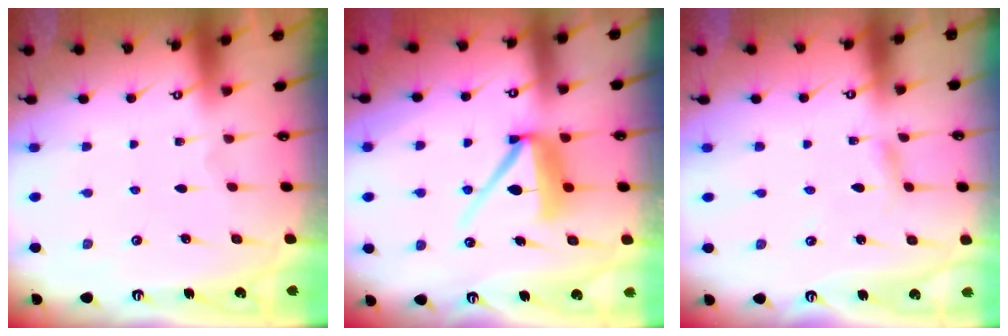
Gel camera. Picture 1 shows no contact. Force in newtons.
{"total": 10.3, "press": 10.2, "slide": 1.1}
{"total": 2.3, "press": 2.3, "slide": 0.3}